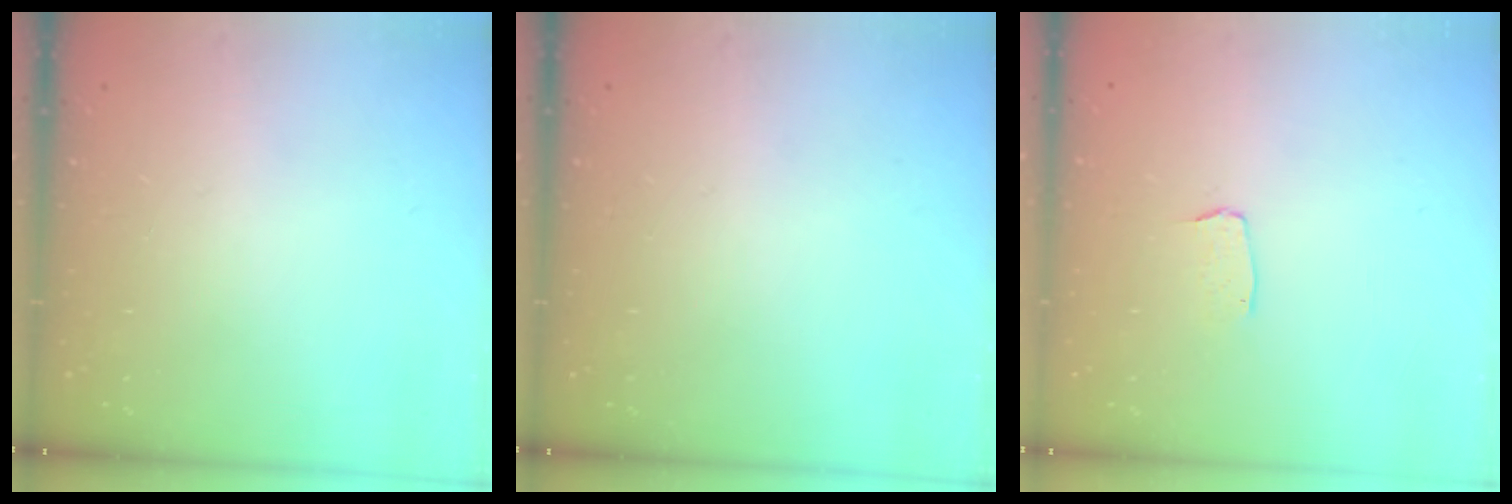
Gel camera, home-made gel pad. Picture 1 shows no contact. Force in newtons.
{"total": 0.0}
{"total": 3.0, "press": 3.0, "slide": 0.2}